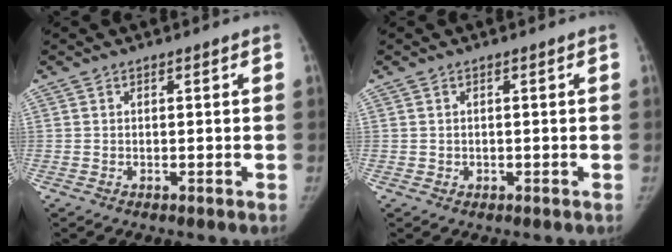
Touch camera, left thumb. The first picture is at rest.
{"total": 0.8, "force": [-0.1, 0.7, 0.2], "torque": [-0.002, 0.002, 0.001]}